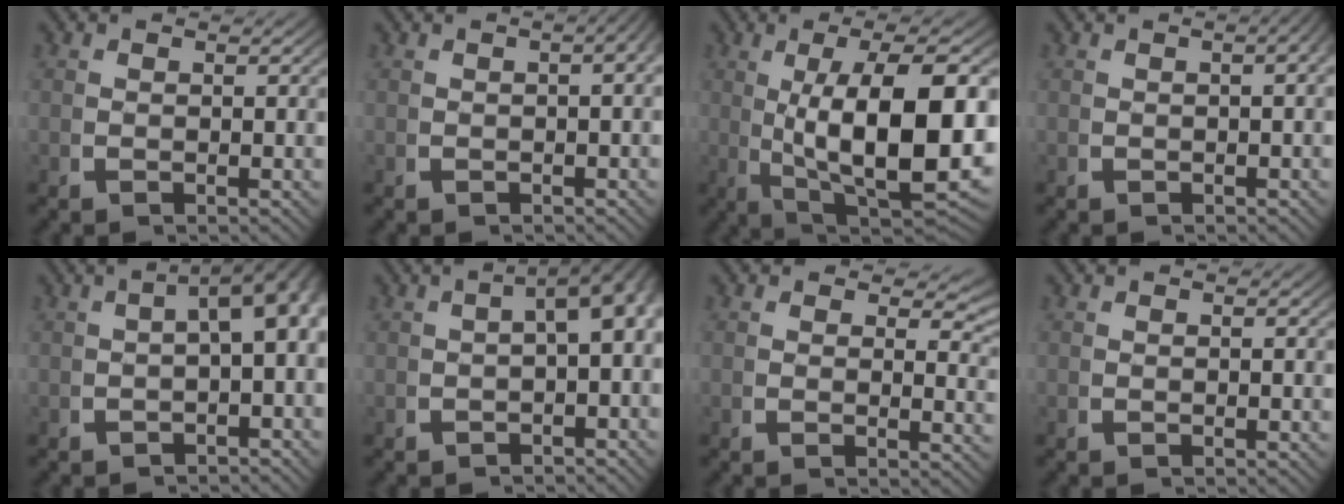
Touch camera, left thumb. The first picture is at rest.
{"total": 4.6, "force": [0.6, 2.2, 4.0], "torque": [-0.033, 0.031, -0.006]}
{"total": 15.8, "force": [-1.5, 8.1, 13.4], "torque": [-0.230, -0.057, 0.016]}
{"total": 3.6, "force": [0.3, 1.6, 3.2], "torque": [-0.030, 0.022, -0.004]}
{"total": 7.1, "force": [0.1, 3.5, 6.1], "torque": [-0.067, 0.015, -0.006]}
{"total": 6.3, "force": [0.1, 3.1, 5.5], "torque": [-0.060, 0.014, -0.006]}
{"total": 3.6, "force": [2.1, 1.6, 2.4], "torque": [-0.011, -0.002, 0.025]}
{"total": 0.0}